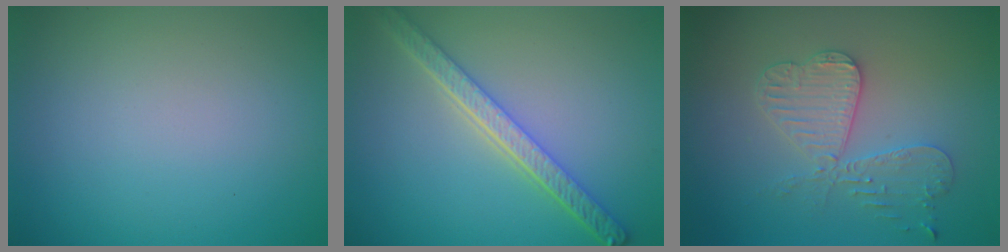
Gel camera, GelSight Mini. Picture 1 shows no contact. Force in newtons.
{"total": 4.7, "press": 3.7, "slide": 2.8}
{"total": 3.7, "press": 3.6, "slide": 1.0}